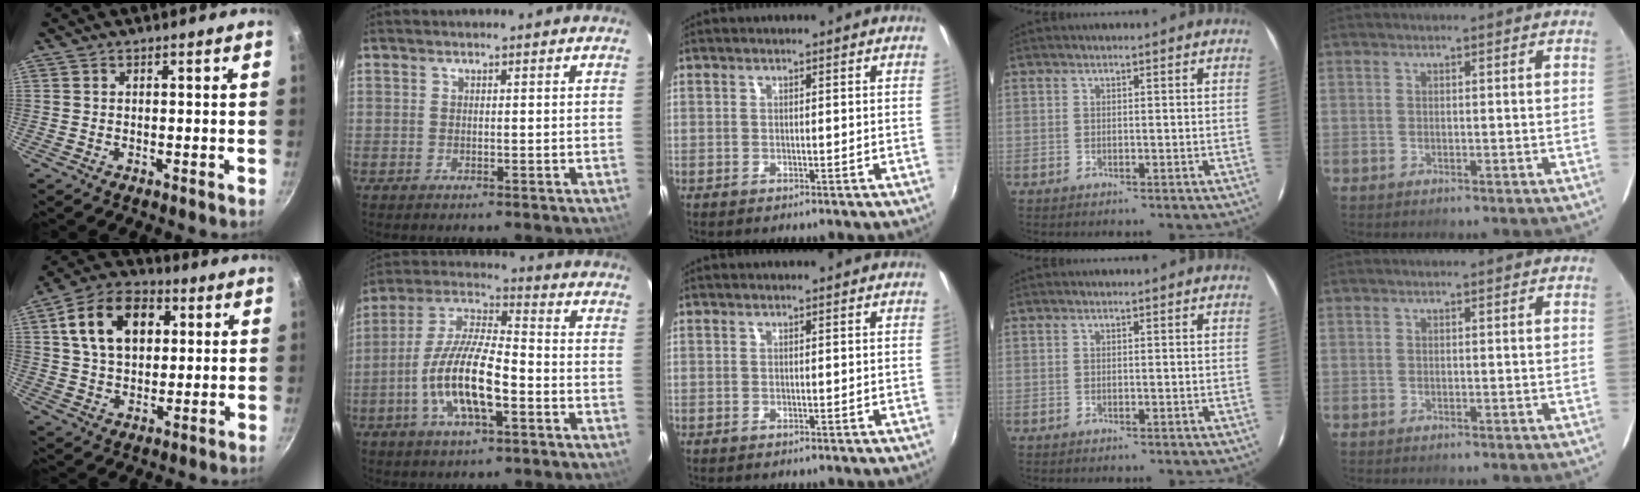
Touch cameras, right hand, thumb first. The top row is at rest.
{"thumb": {"total": 15.1, "force": [4.2, 10.2, 10.3], "torque": [-0.152, 0.009, 0.061]}, "index": {"total": 14.3, "force": [-4.9, 4.2, 12.8], "torque": [-0.260, -0.003, -0.094]}}